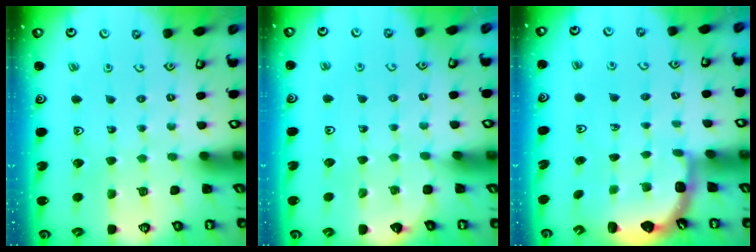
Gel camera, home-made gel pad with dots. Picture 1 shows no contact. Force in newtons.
{"total": 2.3, "press": 2.3, "slide": 0.1}
{"total": 2.2, "press": 1.8, "slide": 1.3}